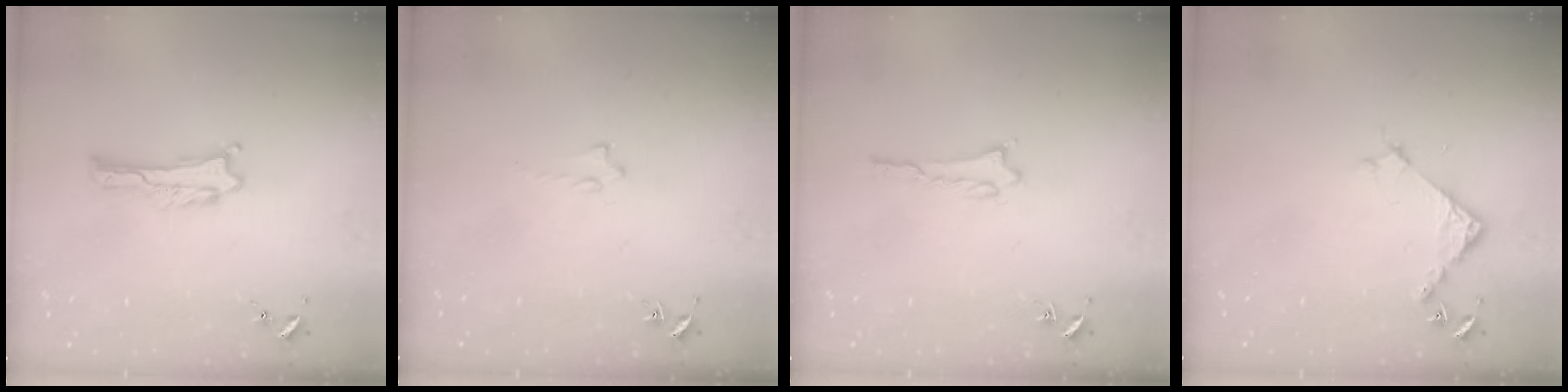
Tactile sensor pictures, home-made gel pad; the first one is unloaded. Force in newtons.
{"total": 0.8, "press": 0.7, "slide": 0.2}
{"total": 1.4, "press": 1.4, "slide": 0.2}
{"total": 3.9, "press": 3.8, "slide": 0.3}